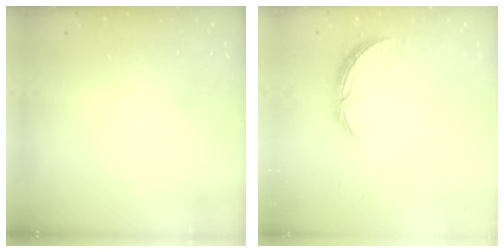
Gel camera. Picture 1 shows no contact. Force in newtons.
{"total": 7.1, "press": 7.1, "slide": 0.3}